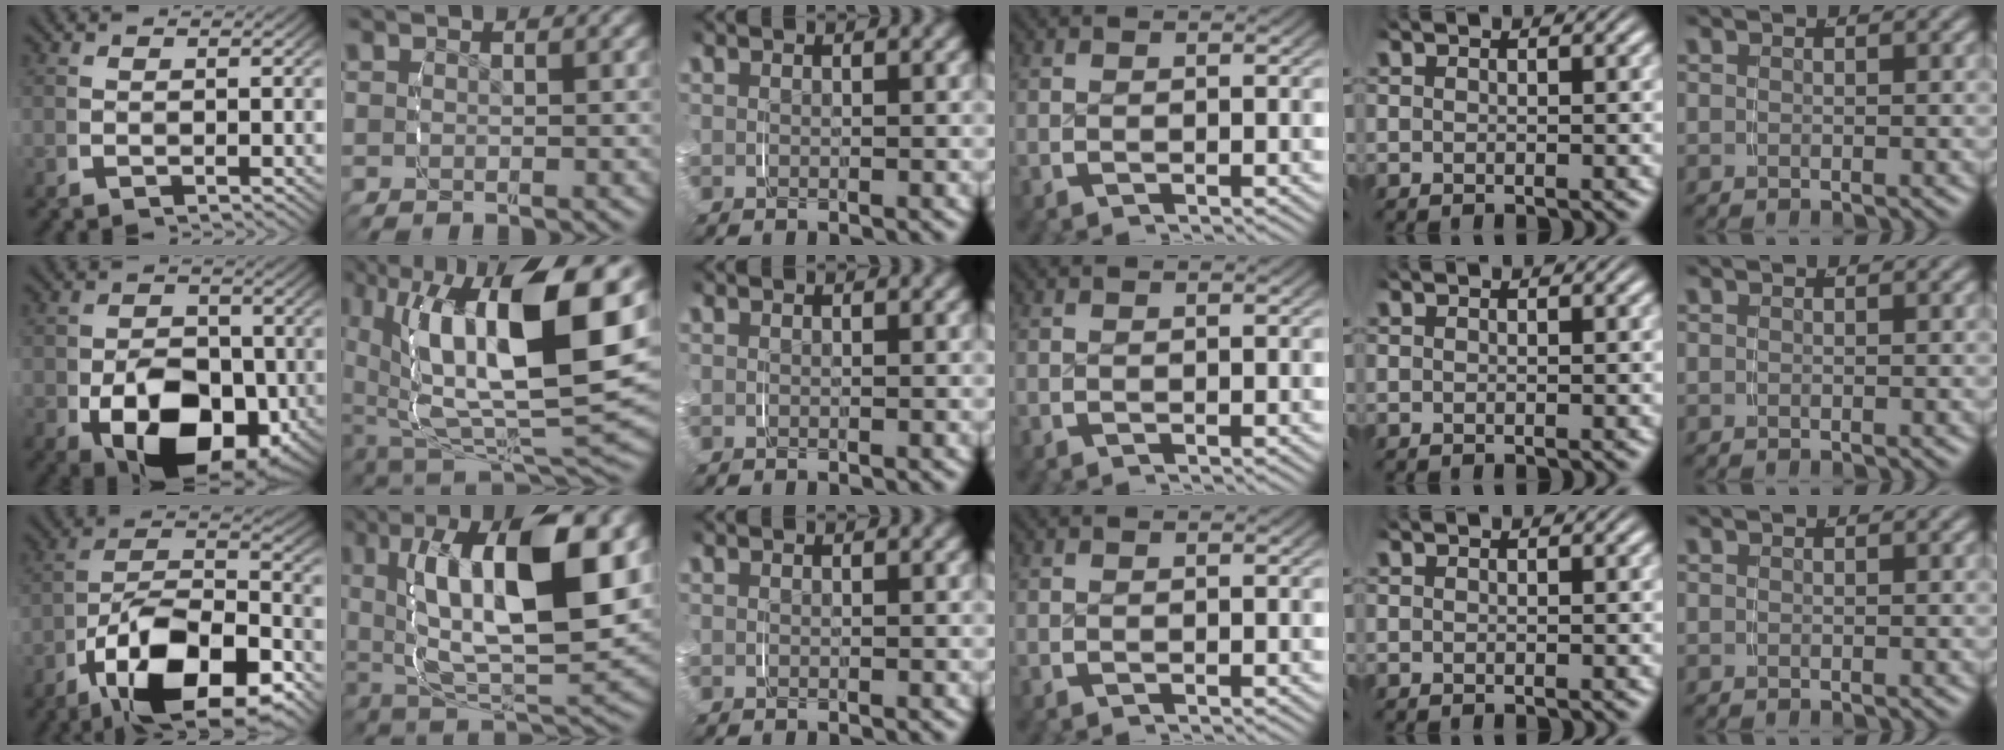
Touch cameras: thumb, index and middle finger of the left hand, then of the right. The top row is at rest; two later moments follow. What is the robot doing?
{"motion": "grasp_and_lifting", "object": "key"}